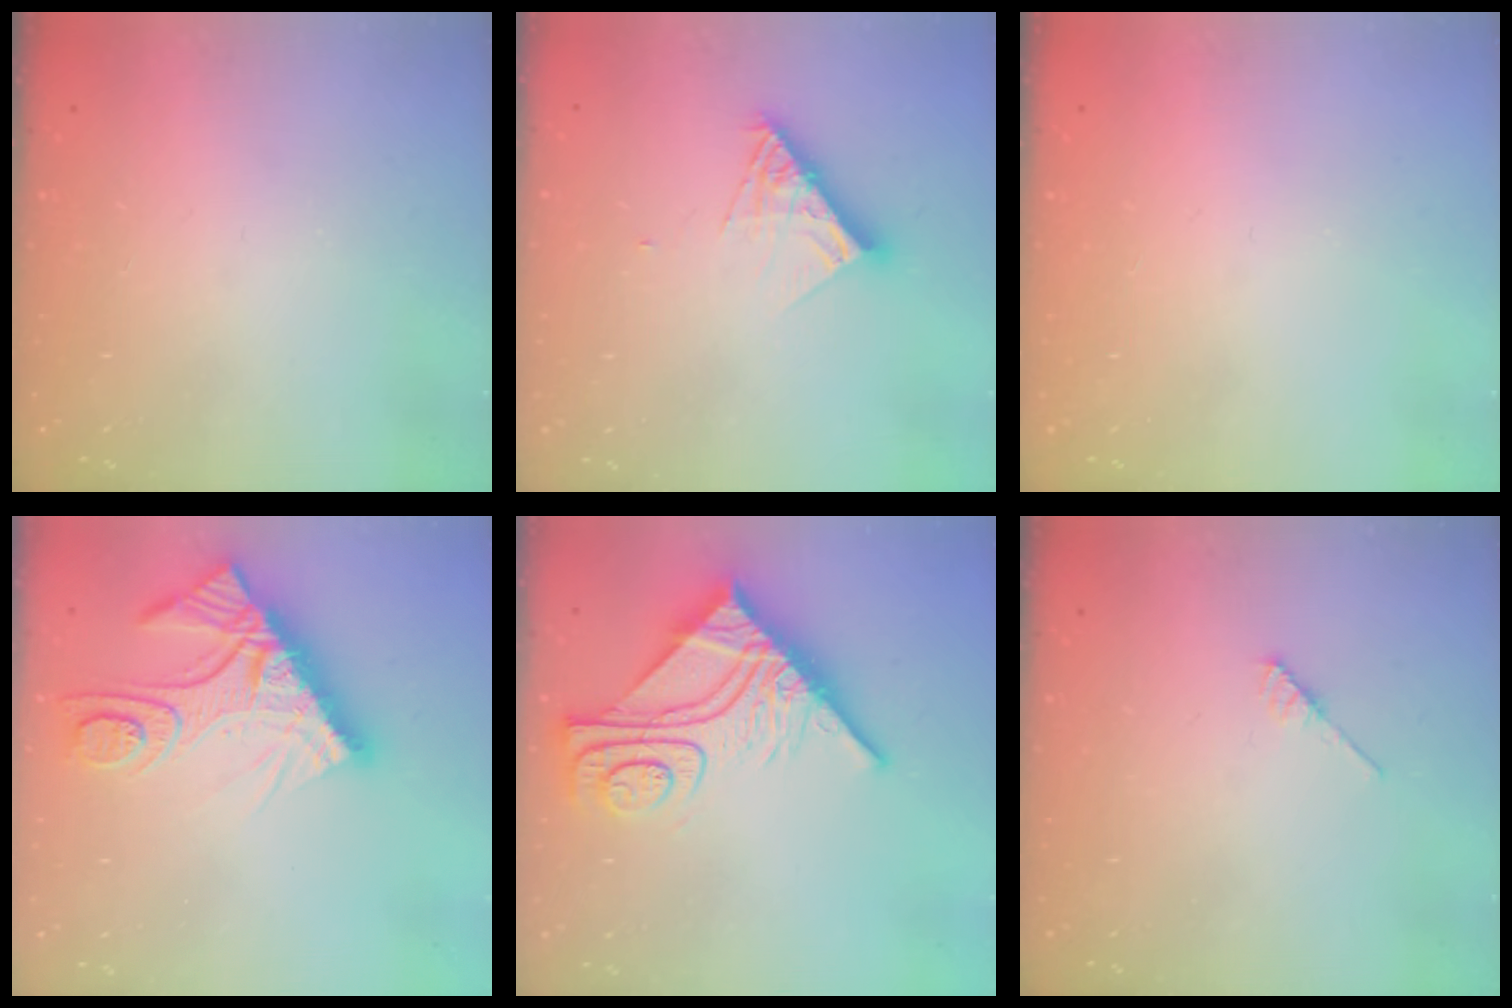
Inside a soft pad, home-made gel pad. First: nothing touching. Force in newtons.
{"total": 9.3, "press": 9.2, "slide": 0.8}
{"total": 0.0}
{"total": 16.4, "press": 16.3, "slide": 1.4}
{"total": 16.0, "press": 16.0, "slide": 1.6}
{"total": 3.7, "press": 3.7, "slide": 0.3}